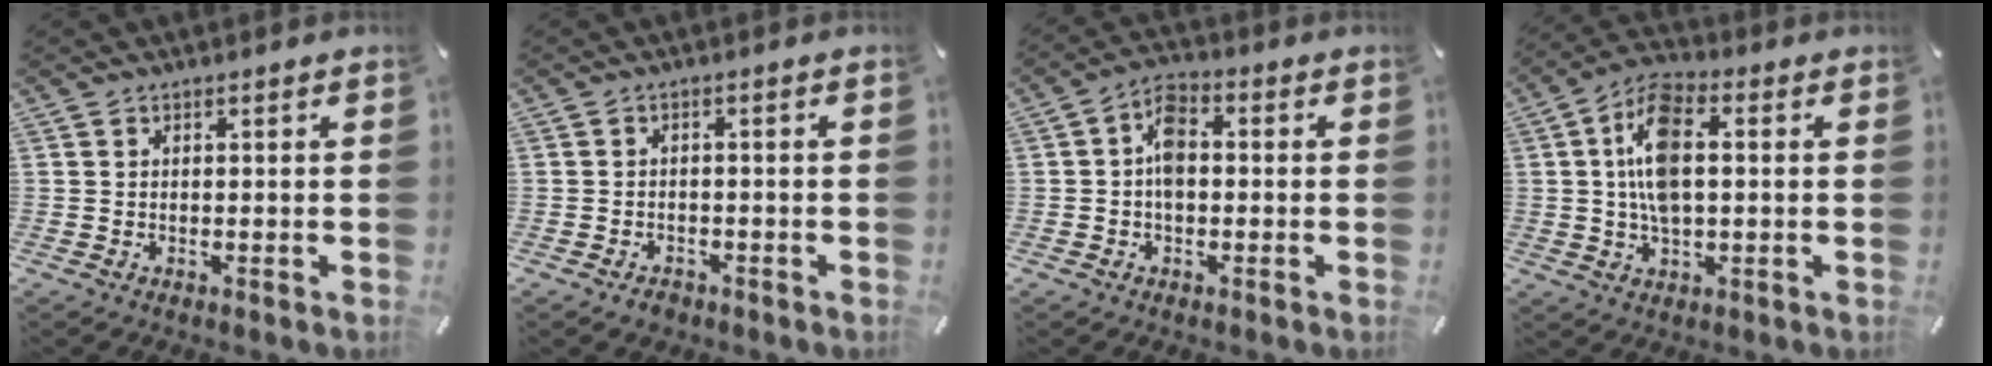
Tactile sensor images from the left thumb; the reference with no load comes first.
{"total": 2.2, "force": [-1.6, 1.3, 0.7], "torque": [-0.013, 0.010, -0.034]}
{"total": 6.0, "force": [-0.4, 3.6, 4.7], "torque": [-0.083, 0.010, -0.008]}
{"total": 11.5, "force": [1.1, 6.3, 9.6], "torque": [-0.201, 0.003, 0.016]}